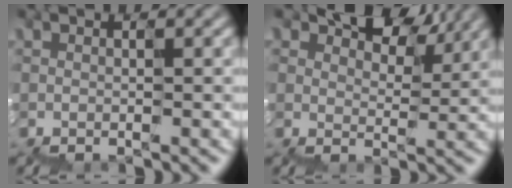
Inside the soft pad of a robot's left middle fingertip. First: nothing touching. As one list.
[{"total": 4.8, "force": [4.3, 1.9, 1.0], "torque": [-0.034, 0.001, 0.073]}]